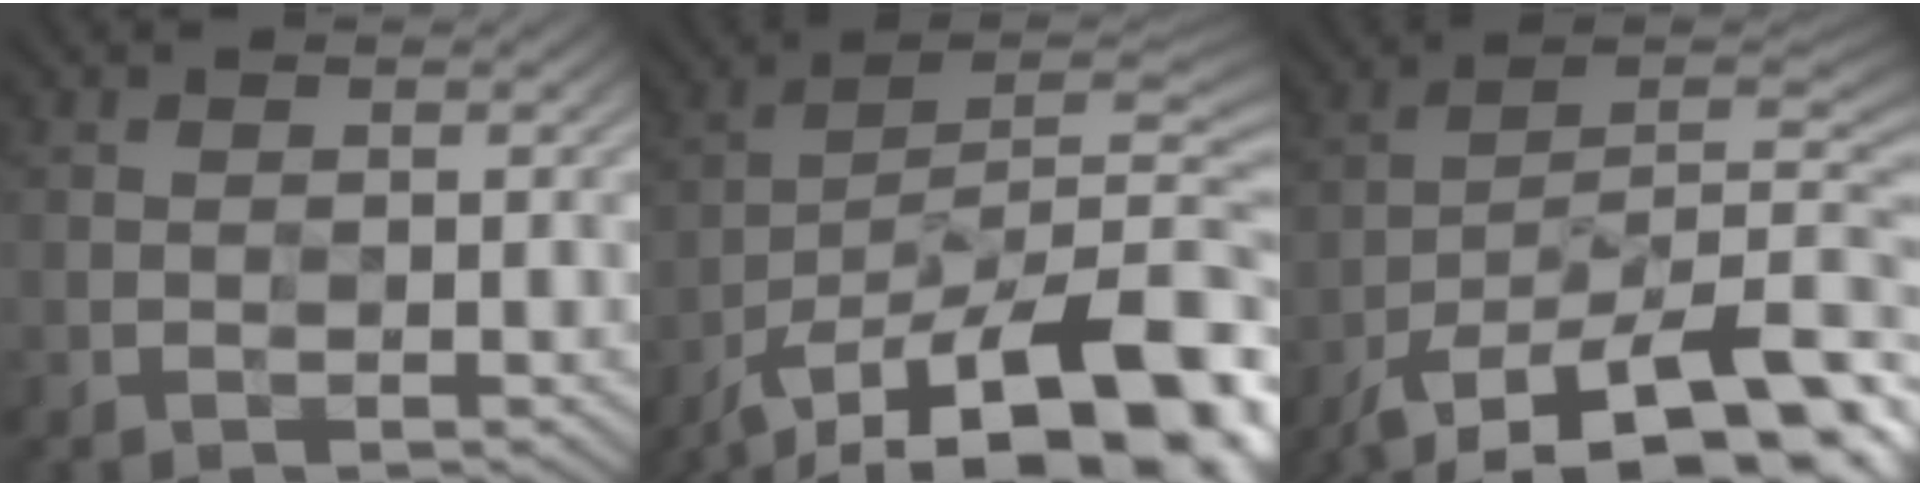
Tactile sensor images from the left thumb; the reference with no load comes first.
{"total": 18.9, "force": [-13.5, 7.2, 11.2], "torque": [-0.150, -0.017, -0.216]}
{"total": 17.1, "force": [-11.6, 6.8, 10.5], "torque": [-0.176, -0.024, -0.186]}